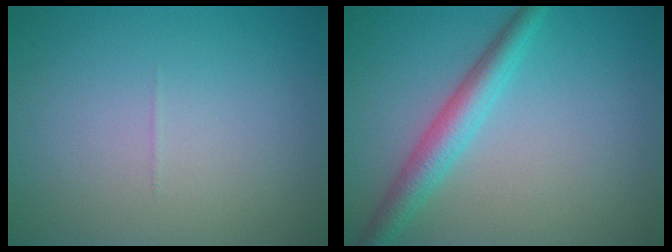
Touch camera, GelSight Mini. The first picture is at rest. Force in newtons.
{"total": 3.6, "press": 3.6, "slide": 0.1}